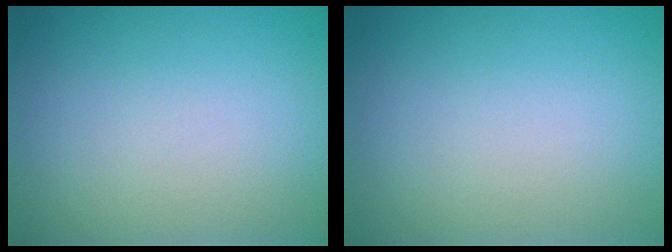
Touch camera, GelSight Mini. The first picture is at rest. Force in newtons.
{"total": 0.0}